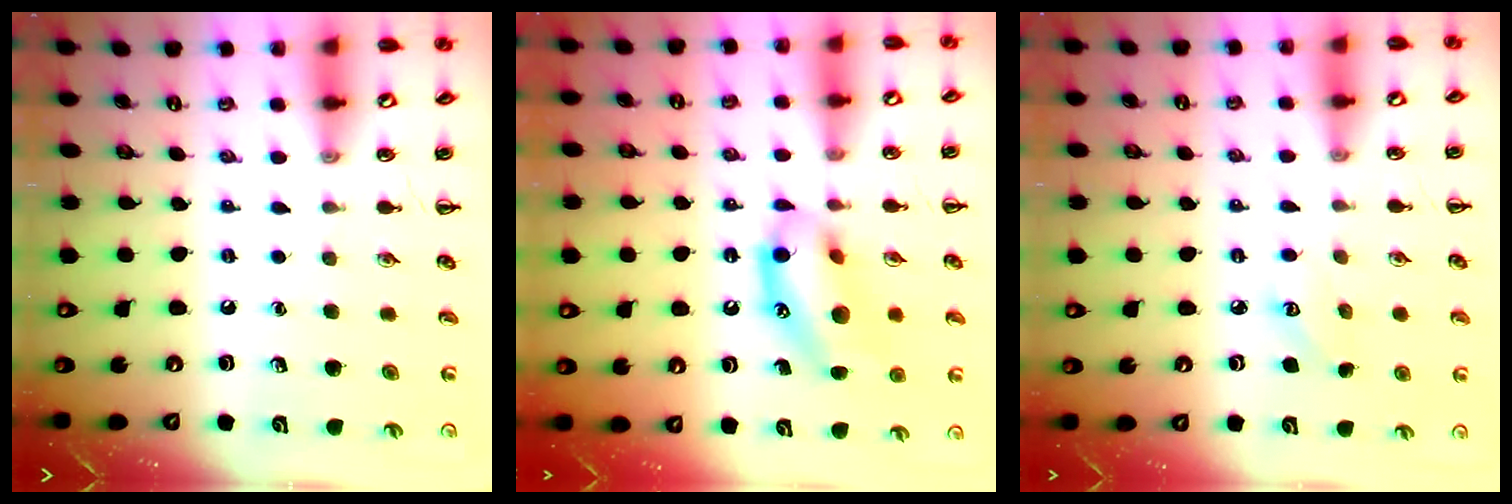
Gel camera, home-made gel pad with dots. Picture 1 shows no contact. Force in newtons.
{"total": 14.9, "press": 14.6, "slide": 2.8}
{"total": 2.9, "press": 2.8, "slide": 0.8}